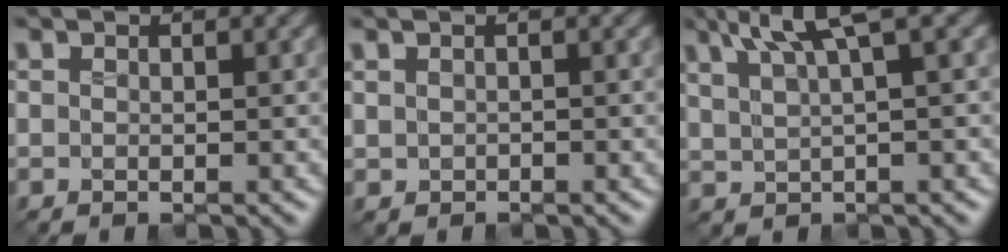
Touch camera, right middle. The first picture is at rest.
{"total": 0.0}
{"total": 5.4, "force": [3.7, 0.6, 3.8], "torque": [-0.068, 0.019, 0.065]}